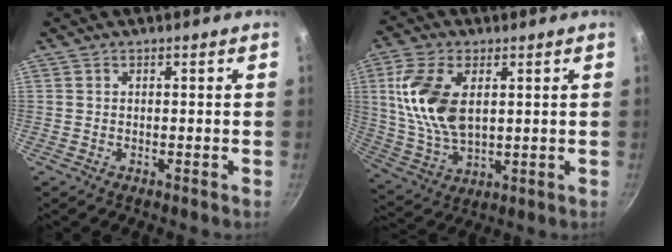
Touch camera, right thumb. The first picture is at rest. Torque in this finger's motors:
{"motor_torque": [-1.08, 1.69, 1.38, 0.44, 0.39]}